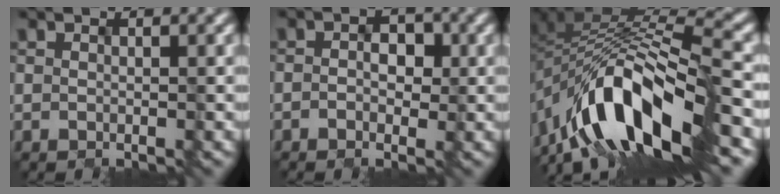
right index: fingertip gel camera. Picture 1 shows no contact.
{"total": 1.9, "force": [-0.3, 1.3, 1.4], "torque": [-0.013, 0.001, -0.008]}
{"total": 12.9, "force": [-7.4, 4.8, 9.4], "torque": [-0.159, 0.008, -0.130]}